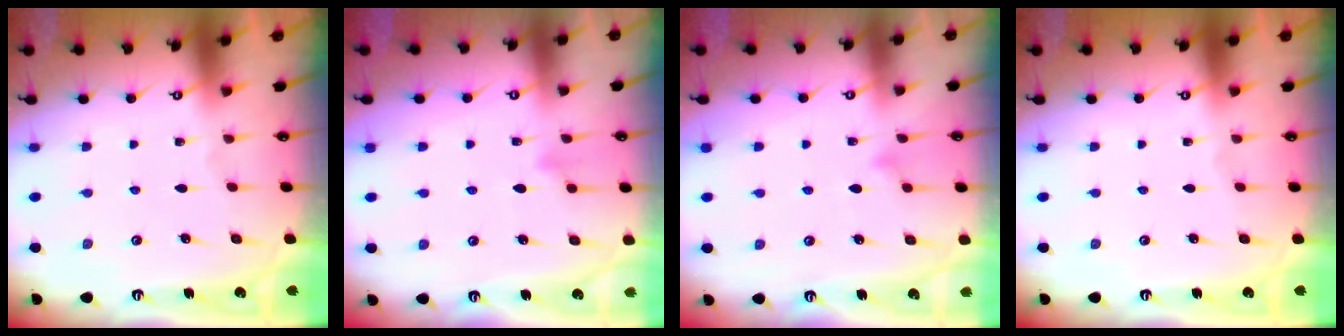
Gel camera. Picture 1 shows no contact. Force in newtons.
{"total": 7.8, "press": 7.7, "slide": 1.7}
{"total": 8.3, "press": 8.3, "slide": 0.7}
{"total": 0.0}